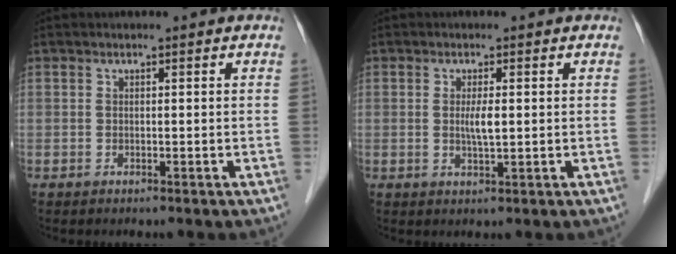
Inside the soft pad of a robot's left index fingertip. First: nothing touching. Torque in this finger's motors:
{"motor_torque": [0.48, 0.40, 0.07, 0.02]}